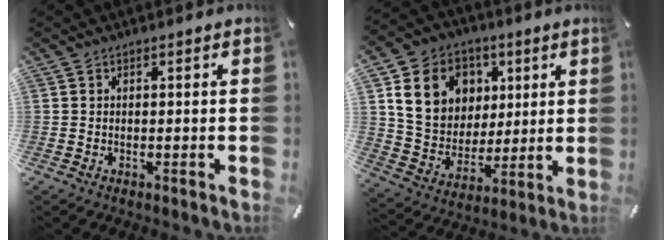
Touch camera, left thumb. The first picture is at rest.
{"total": 15.9, "force": [5.2, 13.7, 6.2], "torque": [-0.111, -0.008, 0.107]}